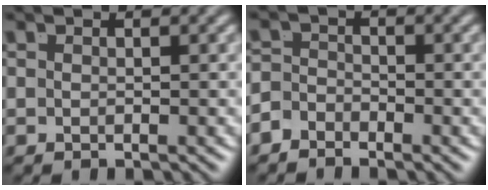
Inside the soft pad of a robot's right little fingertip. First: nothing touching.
{"total": 2.5, "force": [-2.1, 1.4, 0.3], "torque": [-0.002, -0.018, -0.035]}